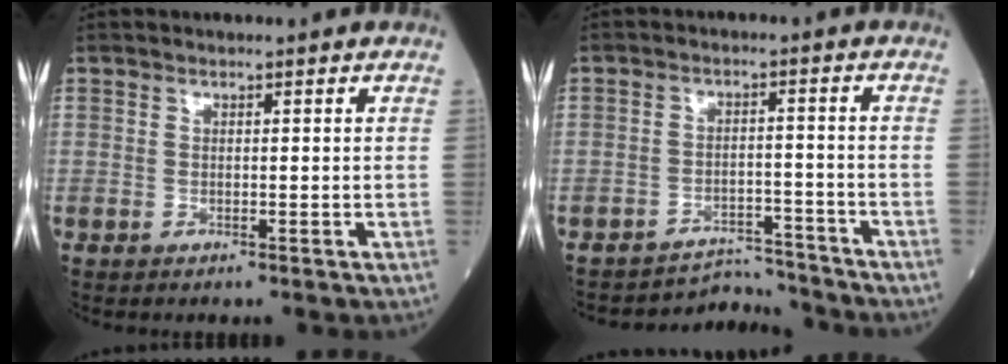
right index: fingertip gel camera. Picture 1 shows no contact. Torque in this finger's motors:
{"motor_torque": [-0.11, -0.19, -0.27, -0.08]}